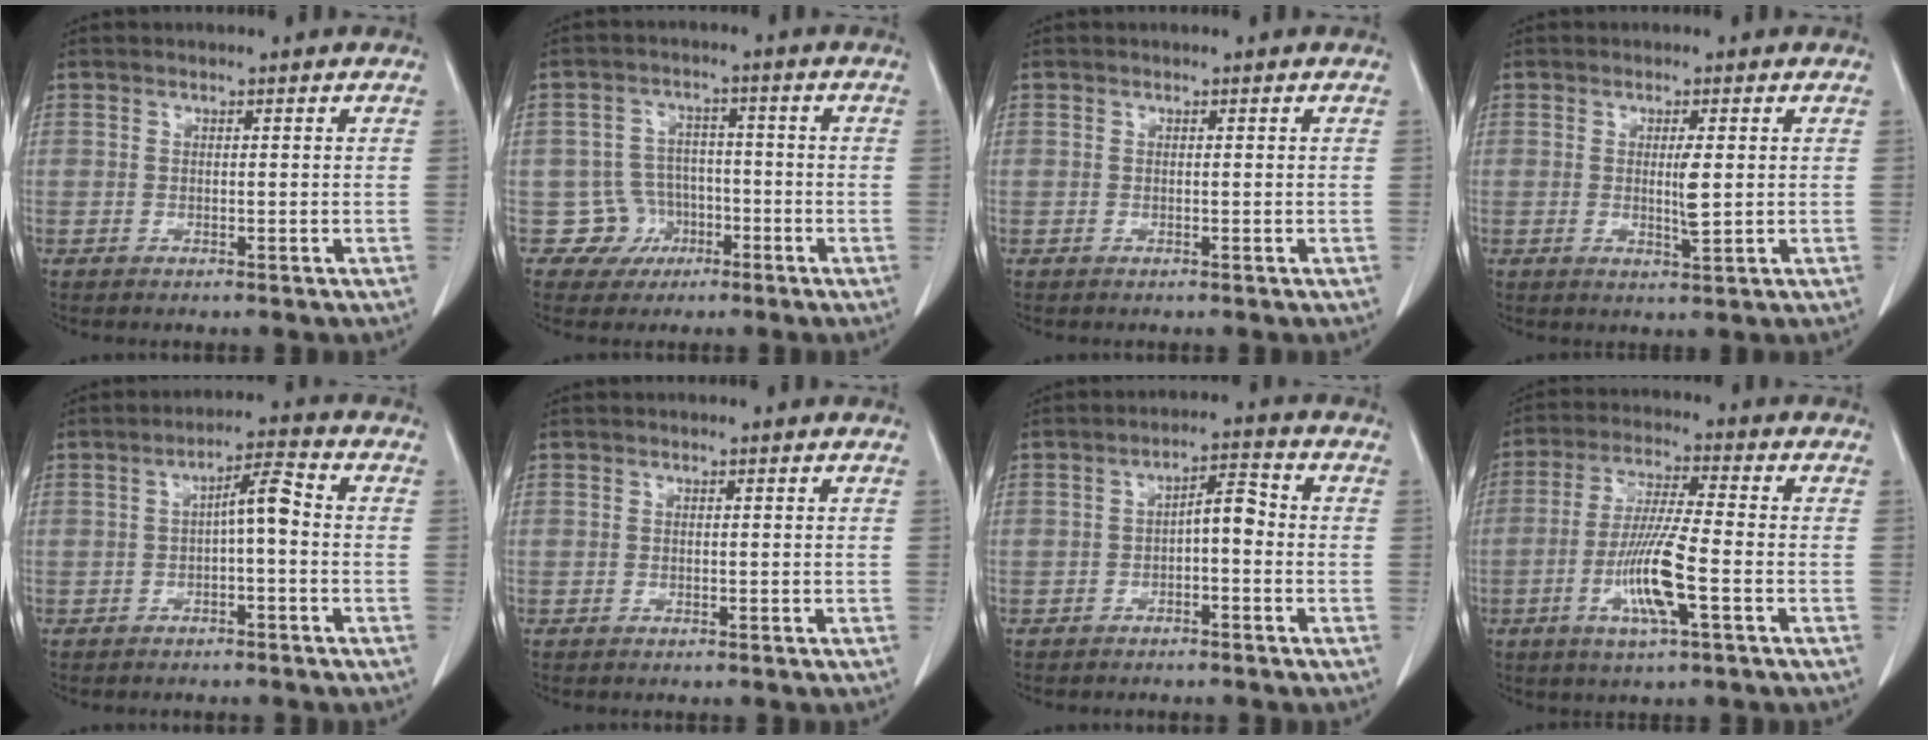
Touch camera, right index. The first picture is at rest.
{"total": 5.6, "force": [-2.0, 5.2, -0.4], "torque": [0.018, 0.018, -0.027]}
{"total": 0.0}
{"total": 3.1, "force": [0.2, 0.3, 3.1], "torque": [-0.052, -0.005, 0.005]}
{"total": 4.5, "force": [-0.3, 0.7, 4.4], "torque": [-0.071, 0.017, -0.006]}
{"total": 0.0}
{"total": 4.0, "force": [-0.7, 1.3, 3.7], "torque": [-0.059, 0.019, -0.012]}
{"total": 10.0, "force": [-3.2, 0.5, 9.5], "torque": [-0.186, -0.011, -0.064]}